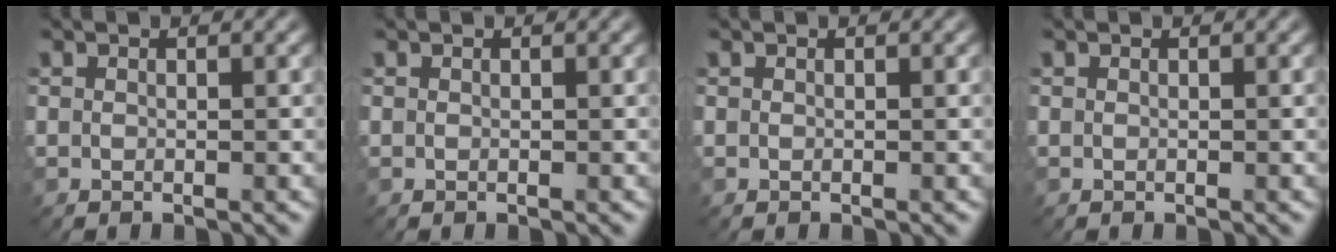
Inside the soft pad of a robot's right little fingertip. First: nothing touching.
{"total": 0.0}
{"total": 0.0}
{"total": 0.0}